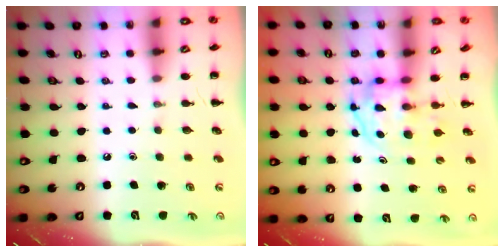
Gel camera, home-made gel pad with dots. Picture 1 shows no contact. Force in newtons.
{"total": 3.5, "press": 3.5, "slide": 0.5}